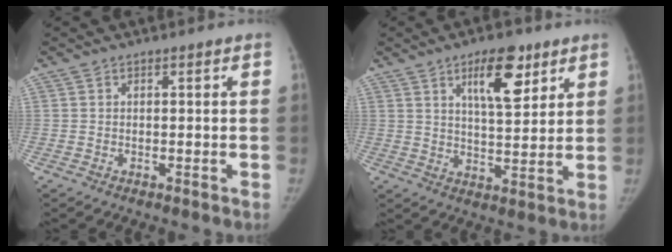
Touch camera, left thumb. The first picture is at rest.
{"total": 10.2, "force": [5.6, 4.0, 7.5], "torque": [-0.097, -0.034, 0.092]}